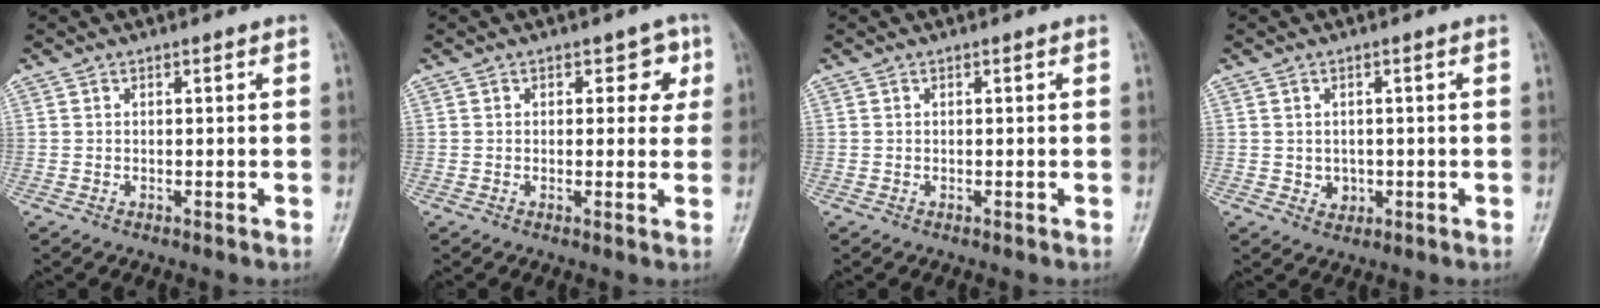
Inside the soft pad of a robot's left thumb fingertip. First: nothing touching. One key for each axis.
{"total": 4.2, "fx": 1.4, "fy": 2.9, "fz": 2.6, "tx": 0.006, "ty": -0.002, "tz": 0.011}
{"total": 0.0}
{"total": 2.4, "fx": -0.3, "fy": 2.2, "fz": 0.9, "tx": -0.004, "ty": 0.000, "tz": 0.003}